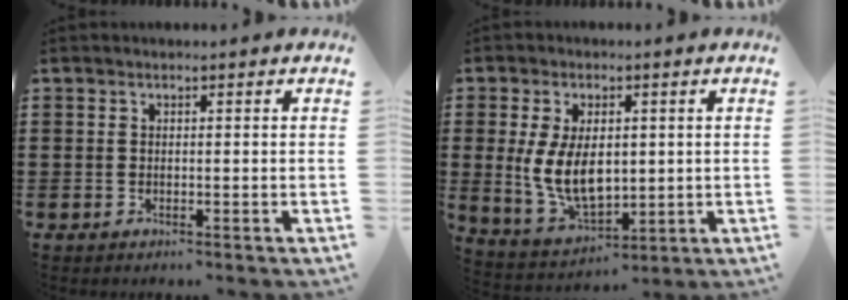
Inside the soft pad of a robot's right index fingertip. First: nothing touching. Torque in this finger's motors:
{"motor_torque": [1.78, -0.36, 1.05, 0.21]}